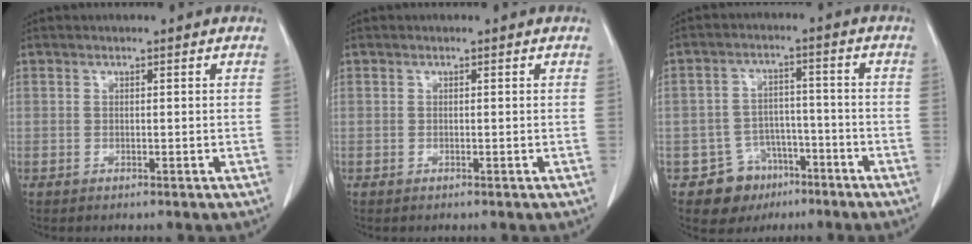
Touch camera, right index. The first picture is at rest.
{"total": 0.0}
{"total": 7.9, "force": [-4.7, 6.2, 1.1], "torque": [-0.017, 0.016, -0.062]}